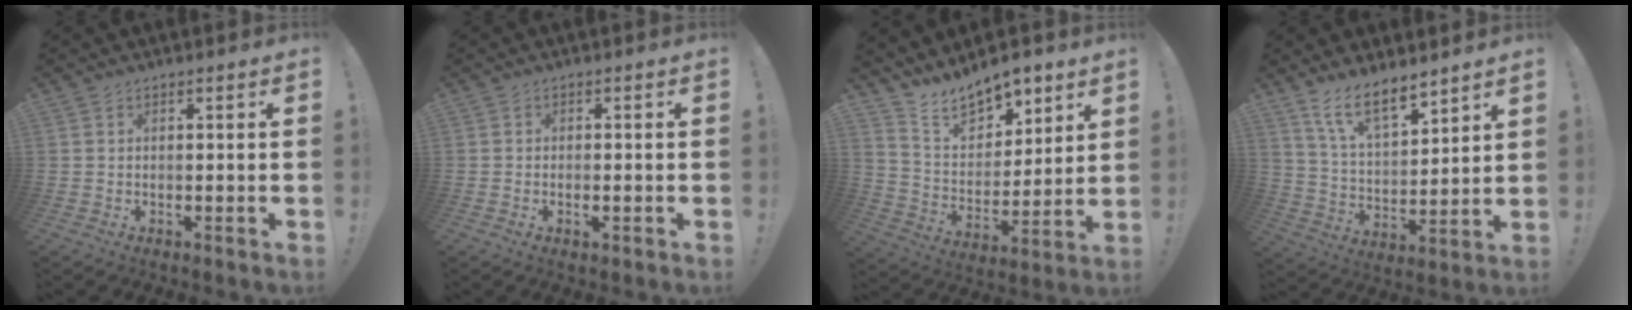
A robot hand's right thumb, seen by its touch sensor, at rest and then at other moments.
{"total": 1.2, "force": [-0.4, 0.3, 1.0], "torque": [-0.016, 0.001, -0.006]}
{"total": 12.8, "force": [10.7, 5.8, 3.9], "torque": [-0.081, -0.076, 0.202]}
{"total": 11.6, "force": [9.3, 3.8, 5.8], "torque": [-0.109, -0.063, 0.173]}